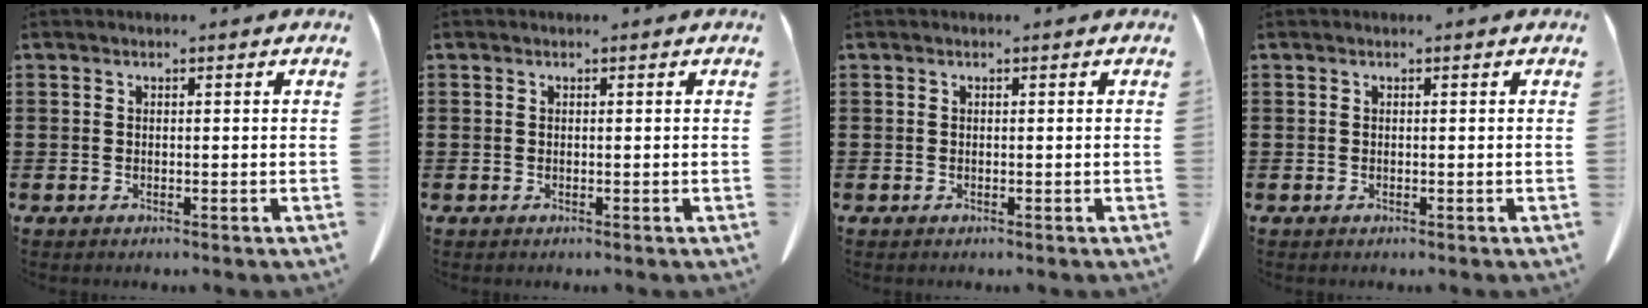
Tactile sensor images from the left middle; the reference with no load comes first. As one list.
[{"total": 0.0}, {"total": 0.0}, {"total": 0.0}]